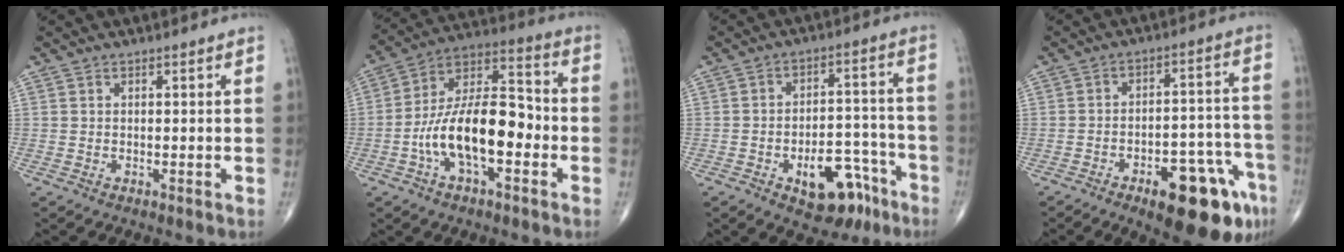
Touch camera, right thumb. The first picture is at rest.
{"total": 17.3, "force": [-4.3, 7.9, 14.8], "torque": [-0.253, 0.047, -0.082]}
{"total": 12.7, "force": [-6.7, 6.8, 8.3], "torque": [-0.080, 0.057, -0.087]}
{"total": 17.7, "force": [-9.5, 6.4, 13.5], "torque": [-0.126, 0.064, -0.120]}